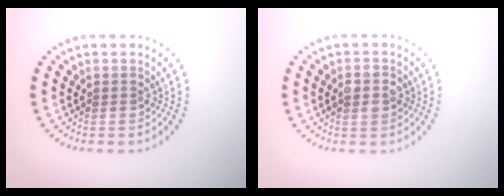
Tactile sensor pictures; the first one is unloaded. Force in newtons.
{"total": 2.4, "press": 2.4, "slide": 0.1}